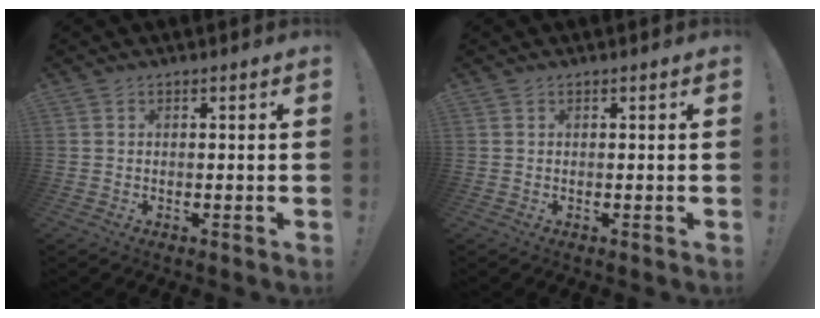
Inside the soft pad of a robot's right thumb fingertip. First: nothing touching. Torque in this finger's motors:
{"motor_torque": [-0.03, 0.03, -0.02, 0.03, 0.00]}